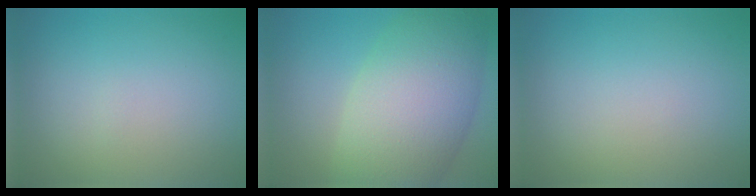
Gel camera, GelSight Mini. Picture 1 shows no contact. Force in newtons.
{"total": 11.0, "press": 10.9, "slide": 0.4}
{"total": 0.0}